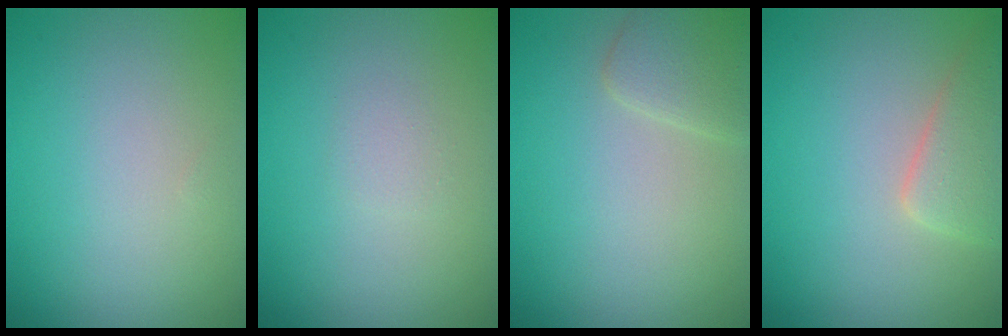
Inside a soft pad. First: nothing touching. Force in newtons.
{"total": 0.7, "press": 0.7, "slide": 0.0}
{"total": 2.3, "press": 2.3, "slide": 0.1}
{"total": 3.1, "press": 3.1, "slide": 0.4}